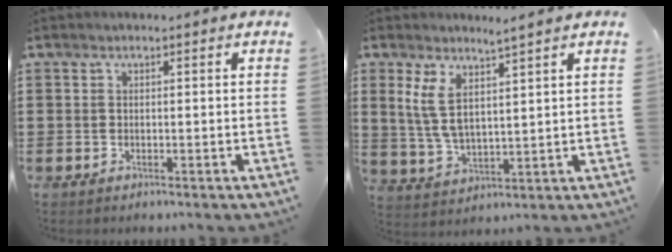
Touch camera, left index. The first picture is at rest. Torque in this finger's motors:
{"motor_torque": [2.14, 0.00, 0.28, 0.20]}